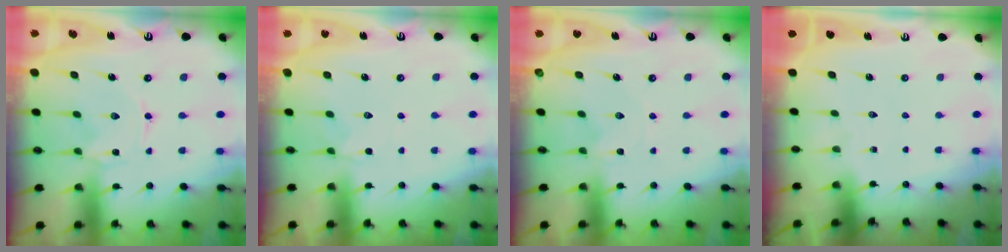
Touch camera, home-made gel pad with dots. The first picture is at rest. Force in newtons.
{"total": 2.2, "press": 2.1, "slide": 0.7}
{"total": 0.0}
{"total": 0.0}